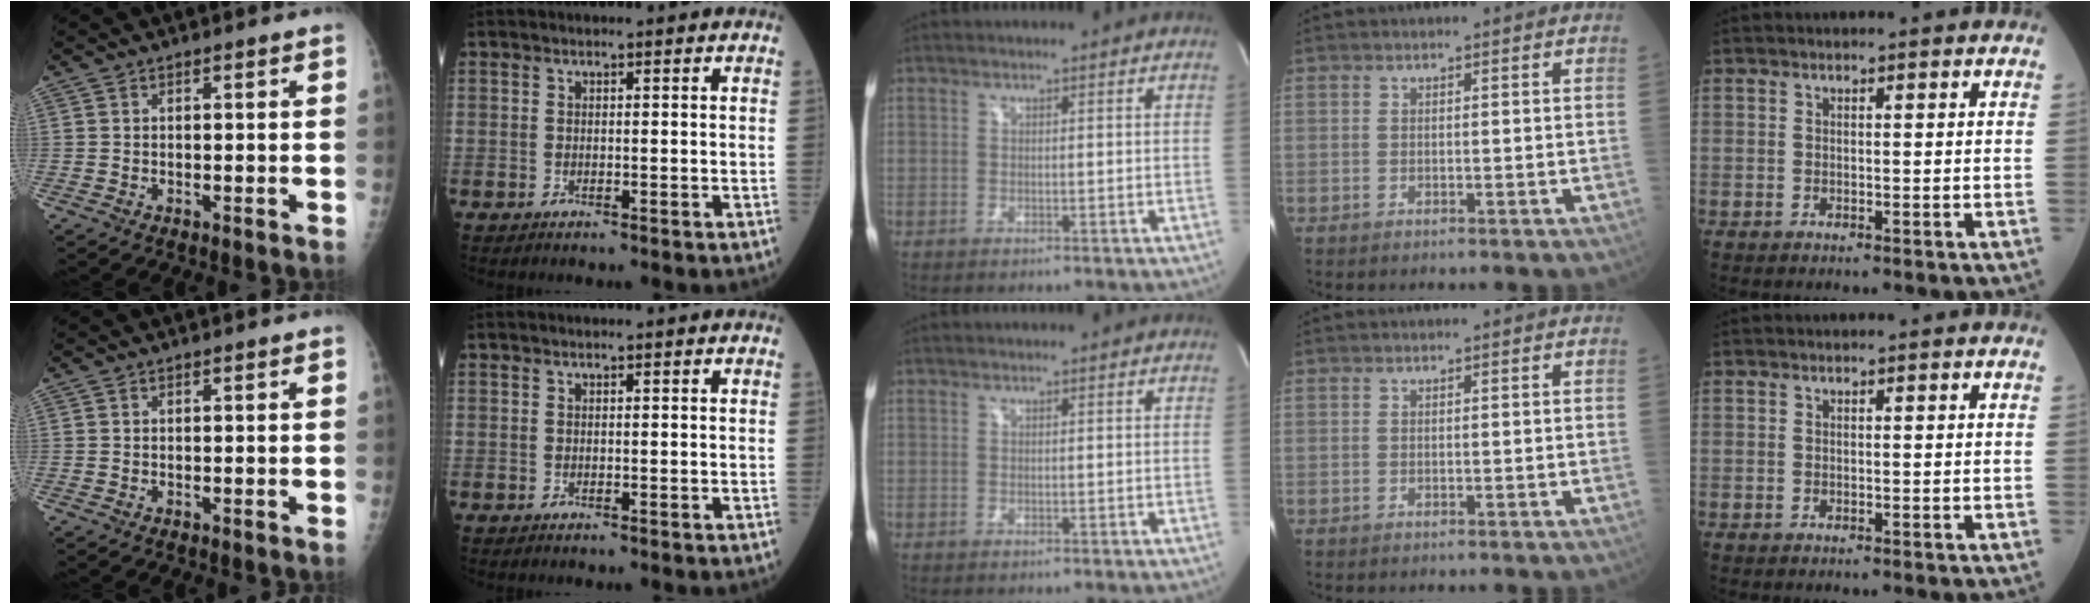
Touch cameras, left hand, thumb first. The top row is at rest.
{}